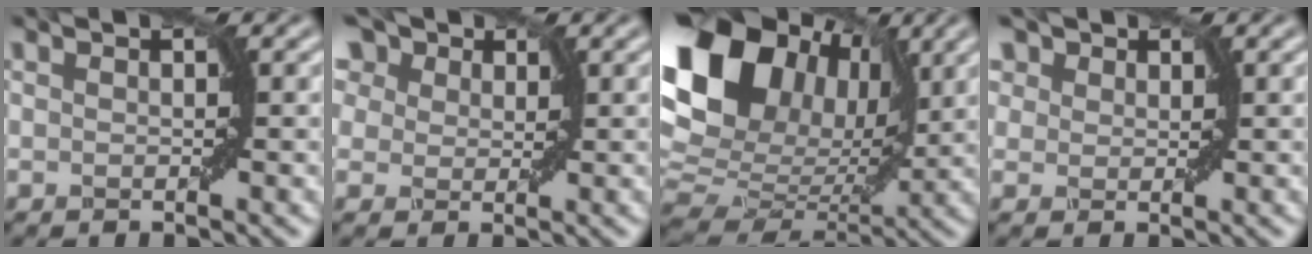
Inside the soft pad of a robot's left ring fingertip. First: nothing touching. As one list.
[{"total": 11.0, "force": [6.3, 7.0, 5.7], "torque": [-0.120, 0.045, 0.079]}, {"total": 15.2, "force": [5.4, 10.6, 9.5], "torque": [-0.202, 0.021, 0.101]}, {"total": 6.1, "force": [3.5, 4.1, 2.8], "torque": [-0.075, 0.020, 0.044]}]